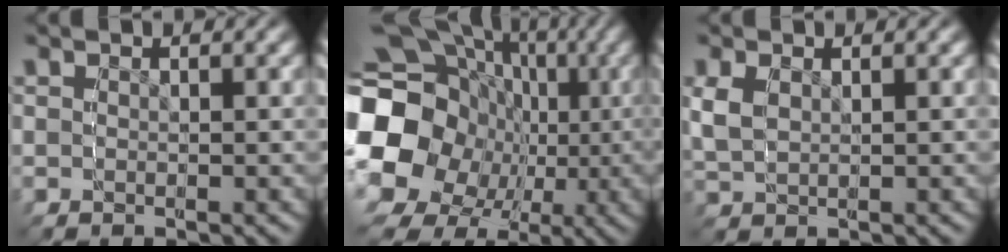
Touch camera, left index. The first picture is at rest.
{"total": 17.3, "force": [-1.7, 14.8, 8.7], "torque": [-0.173, -0.038, -0.030]}
{"total": 2.9, "force": [0.5, 2.4, 1.6], "torque": [-0.049, -0.005, 0.017]}